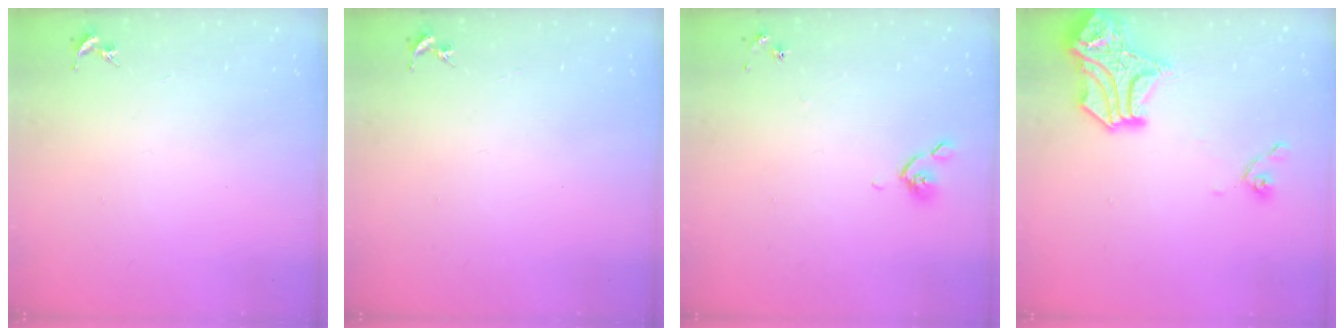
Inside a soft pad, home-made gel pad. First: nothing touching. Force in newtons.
{"total": 0.0}
{"total": 4.4, "press": 4.3, "slide": 0.8}
{"total": 17.1, "press": 17.0, "slide": 1.5}